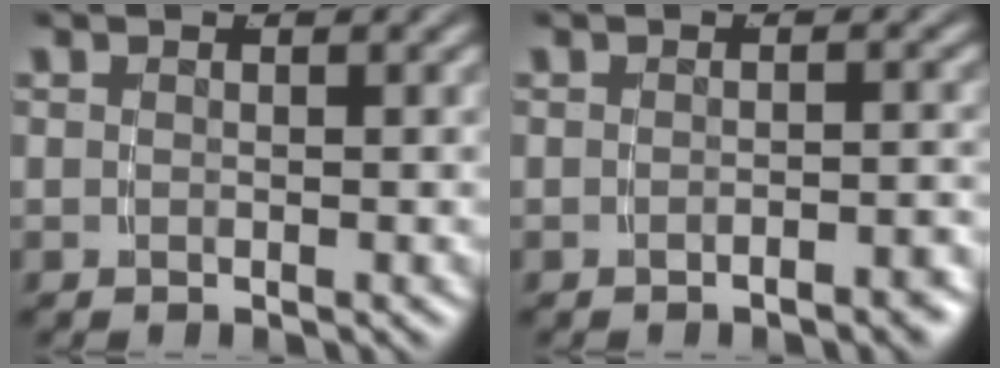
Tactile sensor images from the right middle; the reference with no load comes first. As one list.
[{"total": 1.7, "force": [-1.6, -0.1, 0.7], "torque": [-0.007, 0.006, -0.028]}]